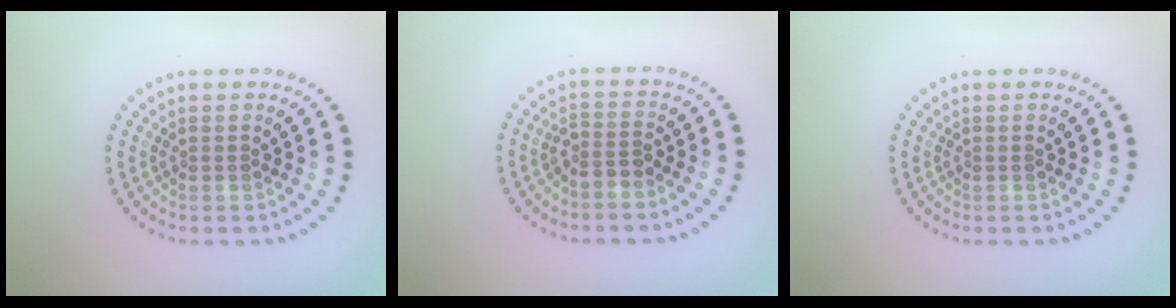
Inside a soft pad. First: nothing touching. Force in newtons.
{"total": 1.8, "press": 1.3, "slide": 1.2}
{"total": 0.0}